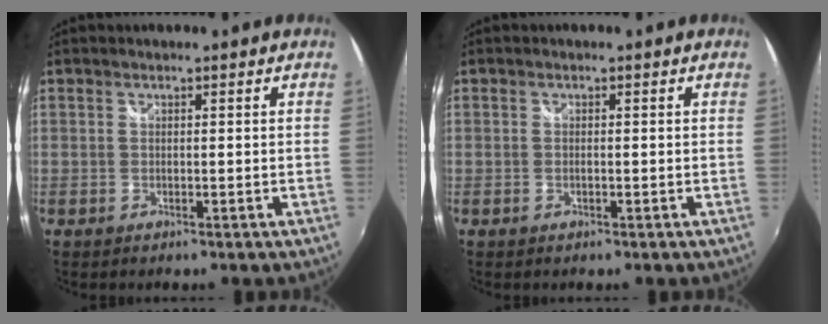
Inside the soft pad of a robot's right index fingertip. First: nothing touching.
{"total": 0.8, "force": [-0.2, 0.2, 0.7], "torque": [-0.015, -0.001, -0.005]}